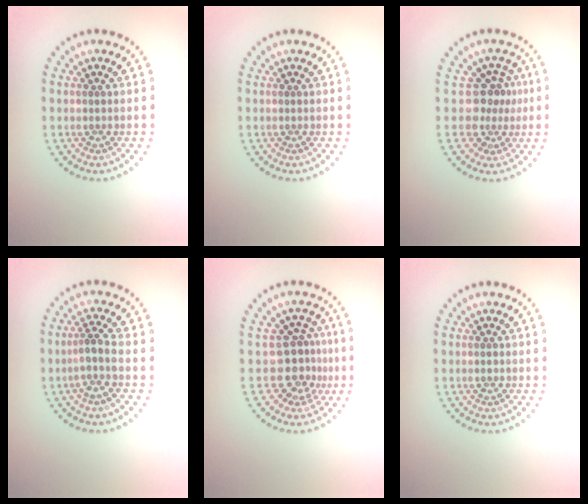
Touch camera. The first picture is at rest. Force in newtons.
{"total": 0.0}
{"total": 3.1, "press": 2.2, "slide": 2.3}
{"total": 2.2, "press": 1.6, "slide": 1.5}
{"total": 3.3, "press": 2.4, "slide": 2.3}
{"total": 0.5, "press": 0.5, "slide": 0.1}